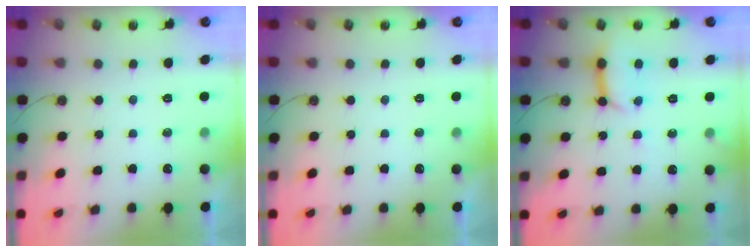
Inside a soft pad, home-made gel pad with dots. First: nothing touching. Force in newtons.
{"total": 0.0}
{"total": 9.8, "press": 9.7, "slide": 1.4}